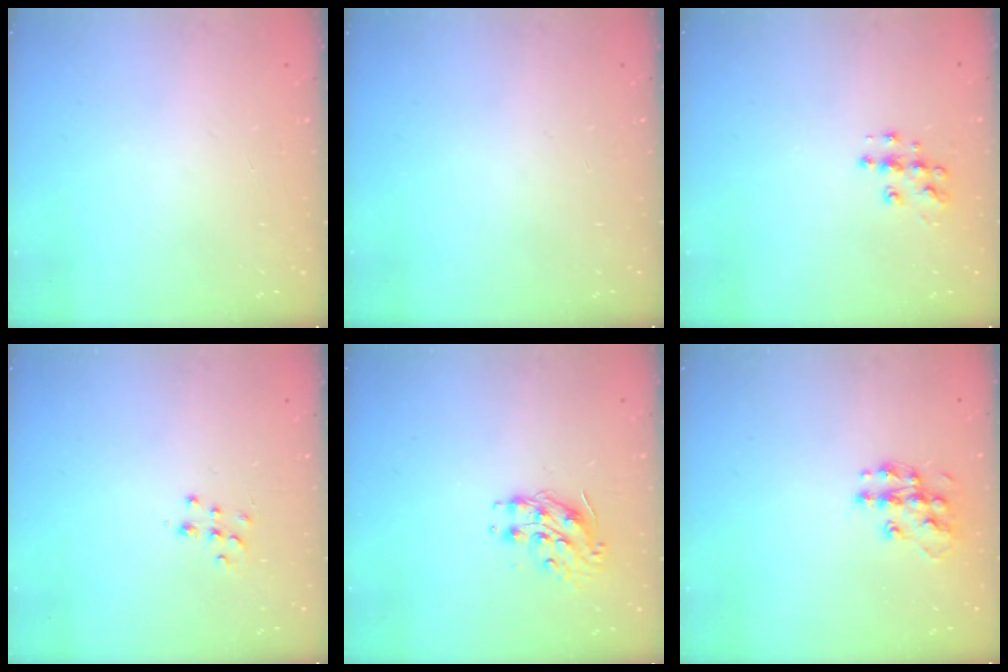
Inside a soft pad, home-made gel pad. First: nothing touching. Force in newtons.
{"total": 0.0}
{"total": 8.5, "press": 8.5, "slide": 0.5}
{"total": 7.2, "press": 7.2, "slide": 0.5}
{"total": 8.4, "press": 8.4, "slide": 0.5}
{"total": 11.3, "press": 11.3, "slide": 0.7}